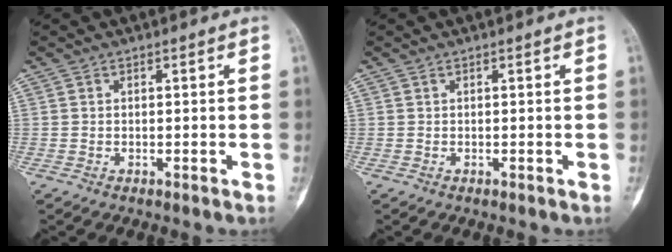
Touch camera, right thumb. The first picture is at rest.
{"total": 0.0}